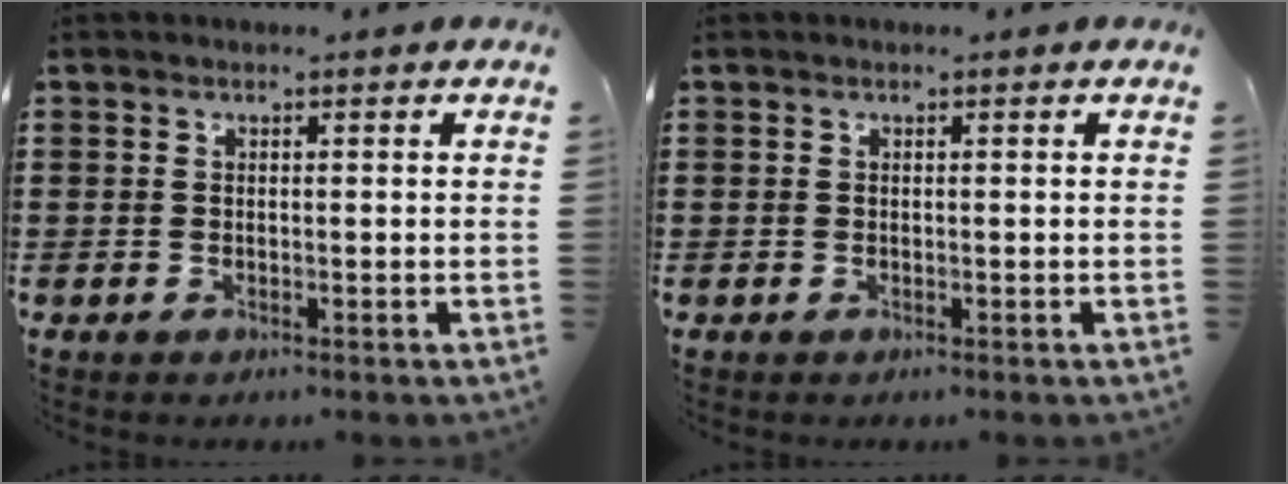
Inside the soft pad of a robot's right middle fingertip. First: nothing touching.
{"total": 0.0}